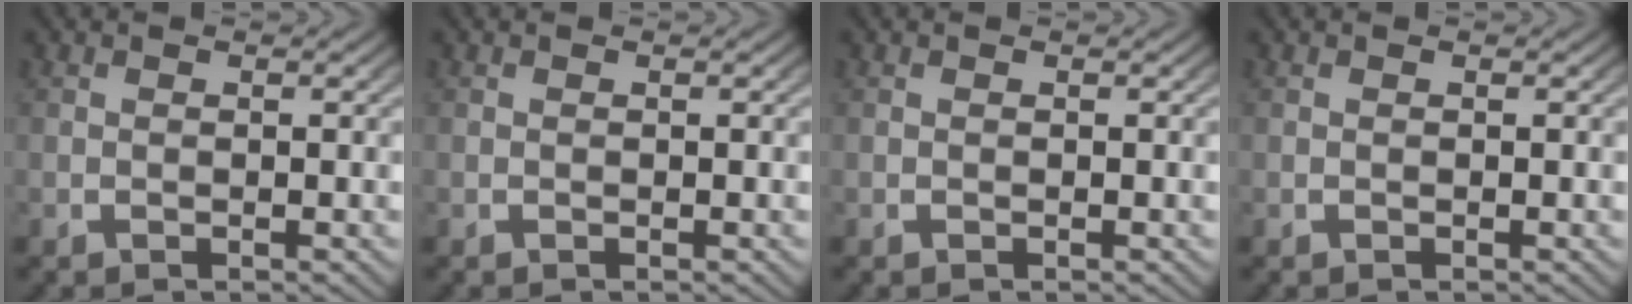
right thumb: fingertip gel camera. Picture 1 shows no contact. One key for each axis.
{"total": 0.0}
{"total": 0.0}
{"total": 0.0}